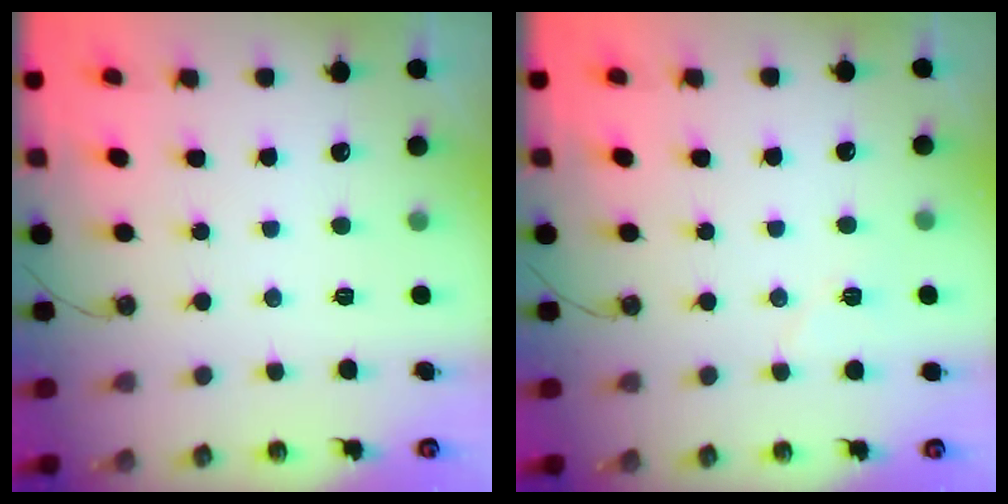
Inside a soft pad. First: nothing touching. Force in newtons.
{"total": 5.8, "press": 5.2, "slide": 2.5}